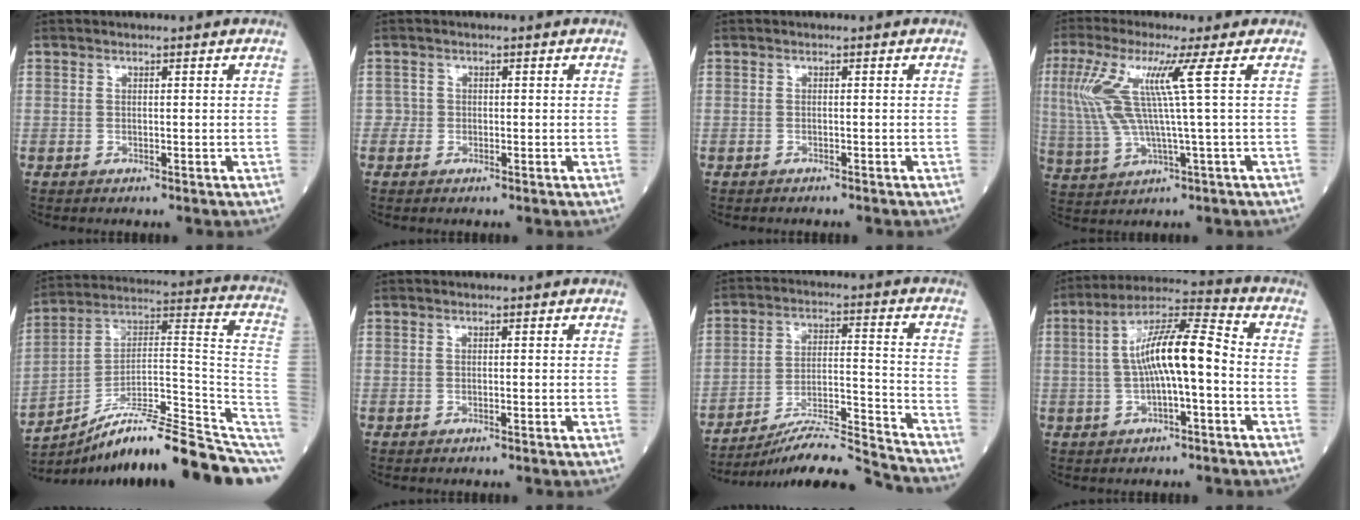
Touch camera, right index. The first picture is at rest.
{"total": 1.0, "force": [-0.1, 0.9, -0.2], "torque": [0.009, 0.007, -0.005]}
{"total": 0.9, "force": [-0.8, 0.1, 0.3], "torque": [-0.007, -0.001, -0.011]}
{"total": 9.7, "force": [2.7, -0.8, 9.3], "torque": [-0.217, 0.012, 0.061]}
{"total": 20.8, "force": [-15.8, 2.2, 13.4], "torque": [-0.131, 0.059, -0.244]}
{"total": 0.0}
{"total": 15.1, "force": [-14.2, -1.3, 4.7], "torque": [-0.073, 0.011, -0.238]}
{"total": 11.3, "force": [-0.6, 2.0, 11.1], "torque": [-0.205, 0.029, -0.015]}